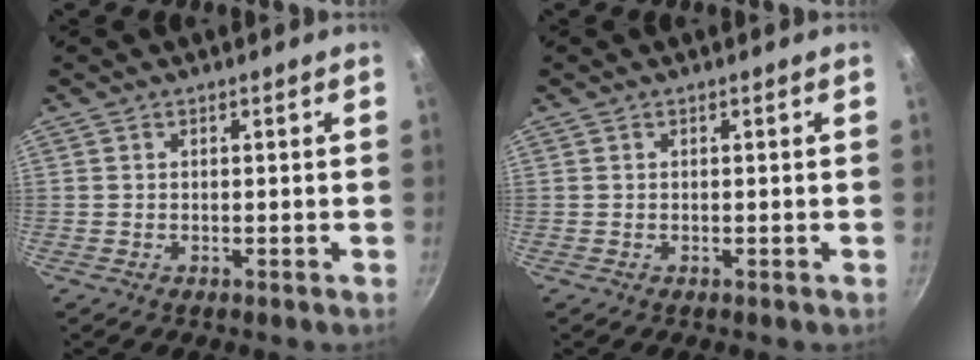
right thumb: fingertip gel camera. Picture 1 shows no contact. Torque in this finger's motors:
{"motor_torque": [-0.08, -0.14, 0.23, -0.14, 0.03]}